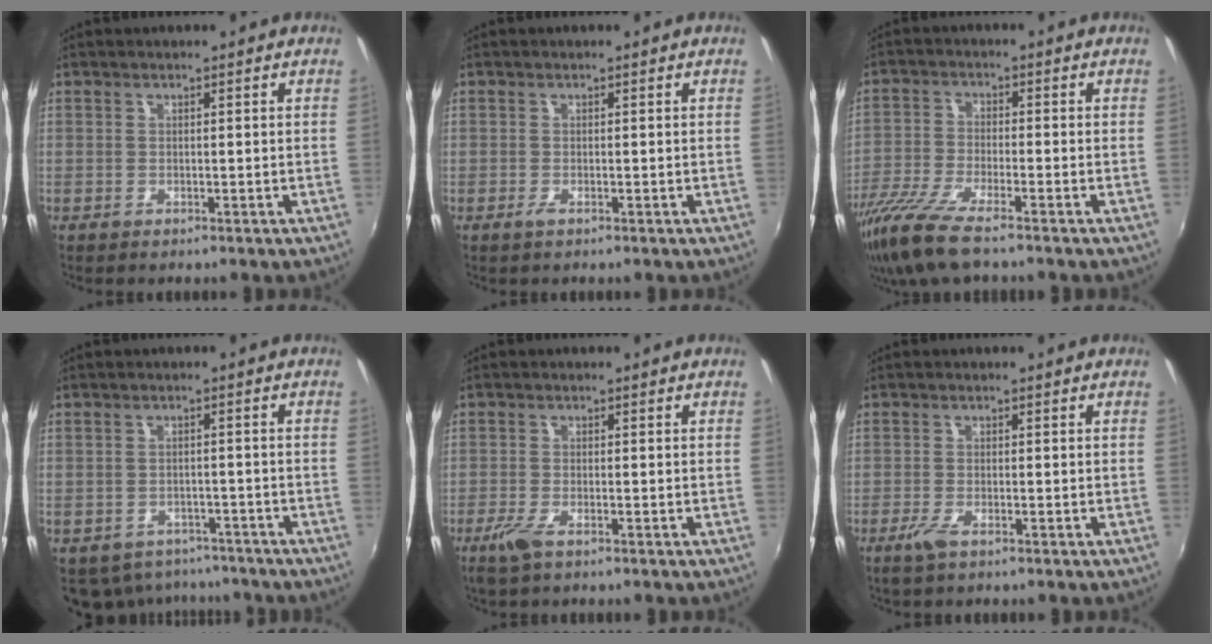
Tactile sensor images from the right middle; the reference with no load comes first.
{"total": 0.9, "force": [-0.5, 0.1, 0.7], "torque": [-0.014, -0.004, -0.011]}
{"total": 11.0, "force": [-8.3, 1.2, 7.0], "torque": [-0.161, -0.037, -0.160]}
{"total": 9.4, "force": [-7.0, 5.5, 2.9], "torque": [-0.075, -0.002, -0.085]}
{"total": 3.5, "force": [-2.3, 0.8, 2.6], "torque": [-0.063, -0.010, -0.046]}
{"total": 2.7, "force": [-1.8, 0.6, 2.0], "torque": [-0.048, -0.008, -0.036]}